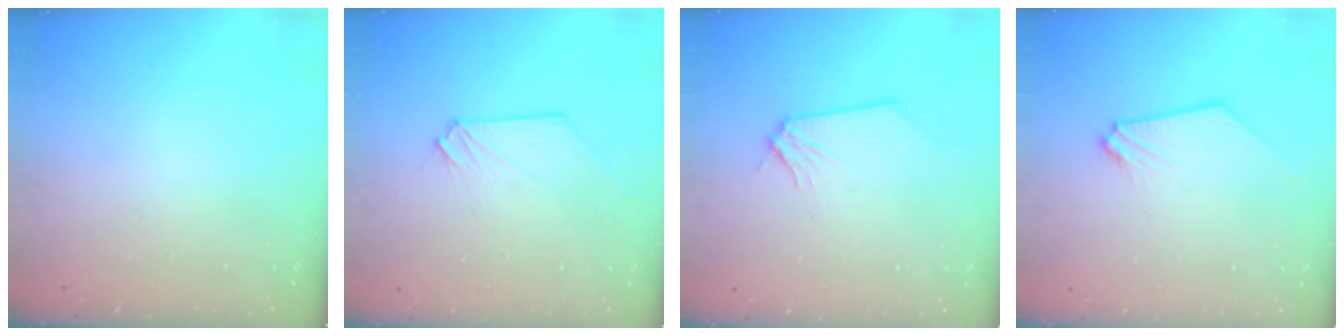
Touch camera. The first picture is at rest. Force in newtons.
{"total": 0.0}
{"total": 0.0}
{"total": 0.9, "press": 0.9, "slide": 0.2}